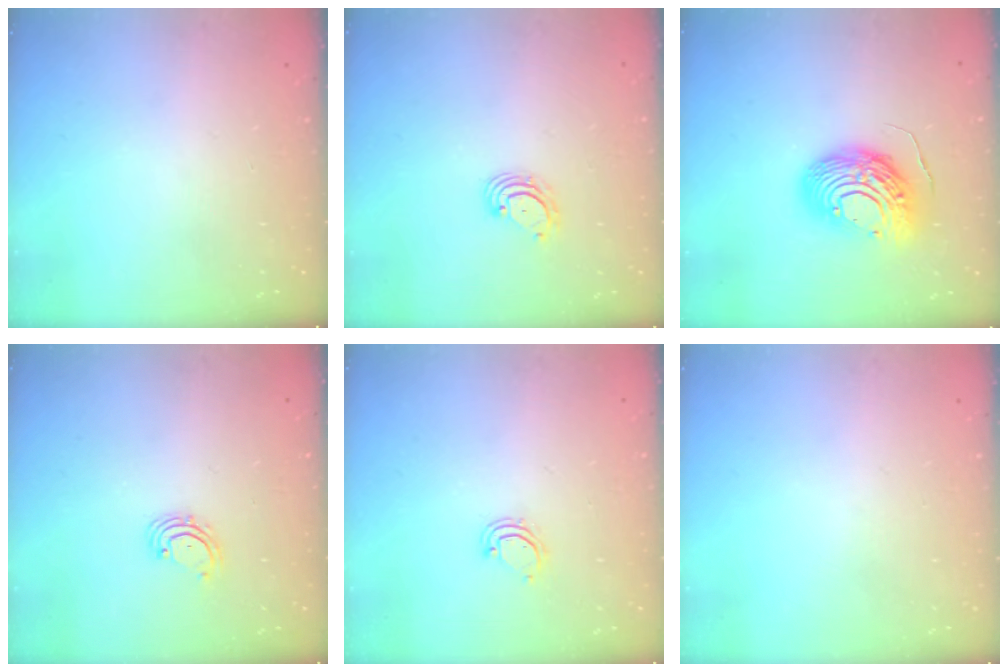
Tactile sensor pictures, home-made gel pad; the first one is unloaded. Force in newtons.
{"total": 3.5, "press": 3.5, "slide": 0.4}
{"total": 13.8, "press": 13.8, "slide": 1.1}
{"total": 2.0, "press": 2.0, "slide": 0.4}
{"total": 4.3, "press": 4.3, "slide": 0.5}
{"total": 0.0}